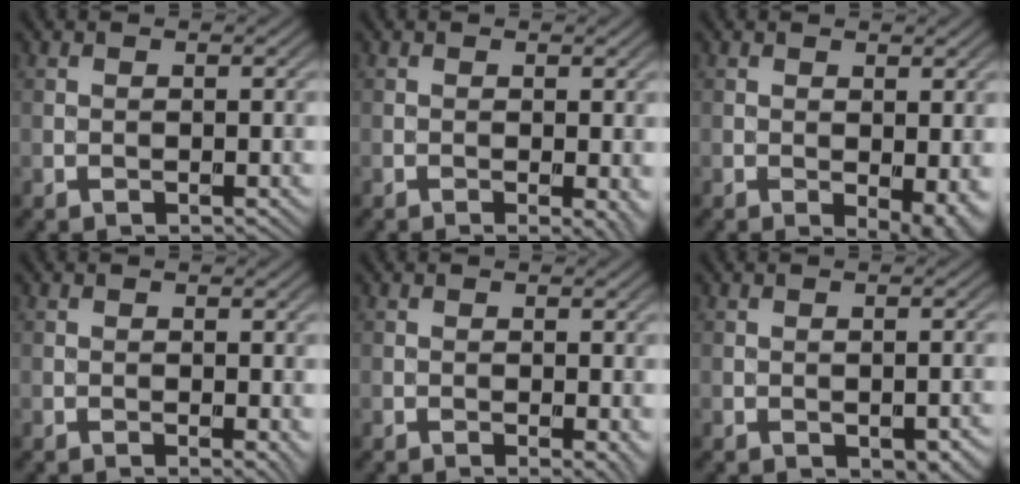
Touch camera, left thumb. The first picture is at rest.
{"total": 2.1, "force": [-0.5, 0.4, 2.1], "torque": [-0.028, -0.006, -0.008]}
{"total": 3.9, "force": [-0.7, 1.7, 3.5], "torque": [-0.044, -0.010, -0.006]}
{"total": 1.1, "force": [-0.1, 0.4, 1.1], "torque": [-0.012, -0.007, -0.003]}
{"total": 1.5, "force": [-0.3, 0.3, 1.4], "torque": [-0.017, -0.006, -0.005]}
{"total": 3.3, "force": [-1.4, 1.7, 2.4], "torque": [-0.031, -0.007, -0.012]}